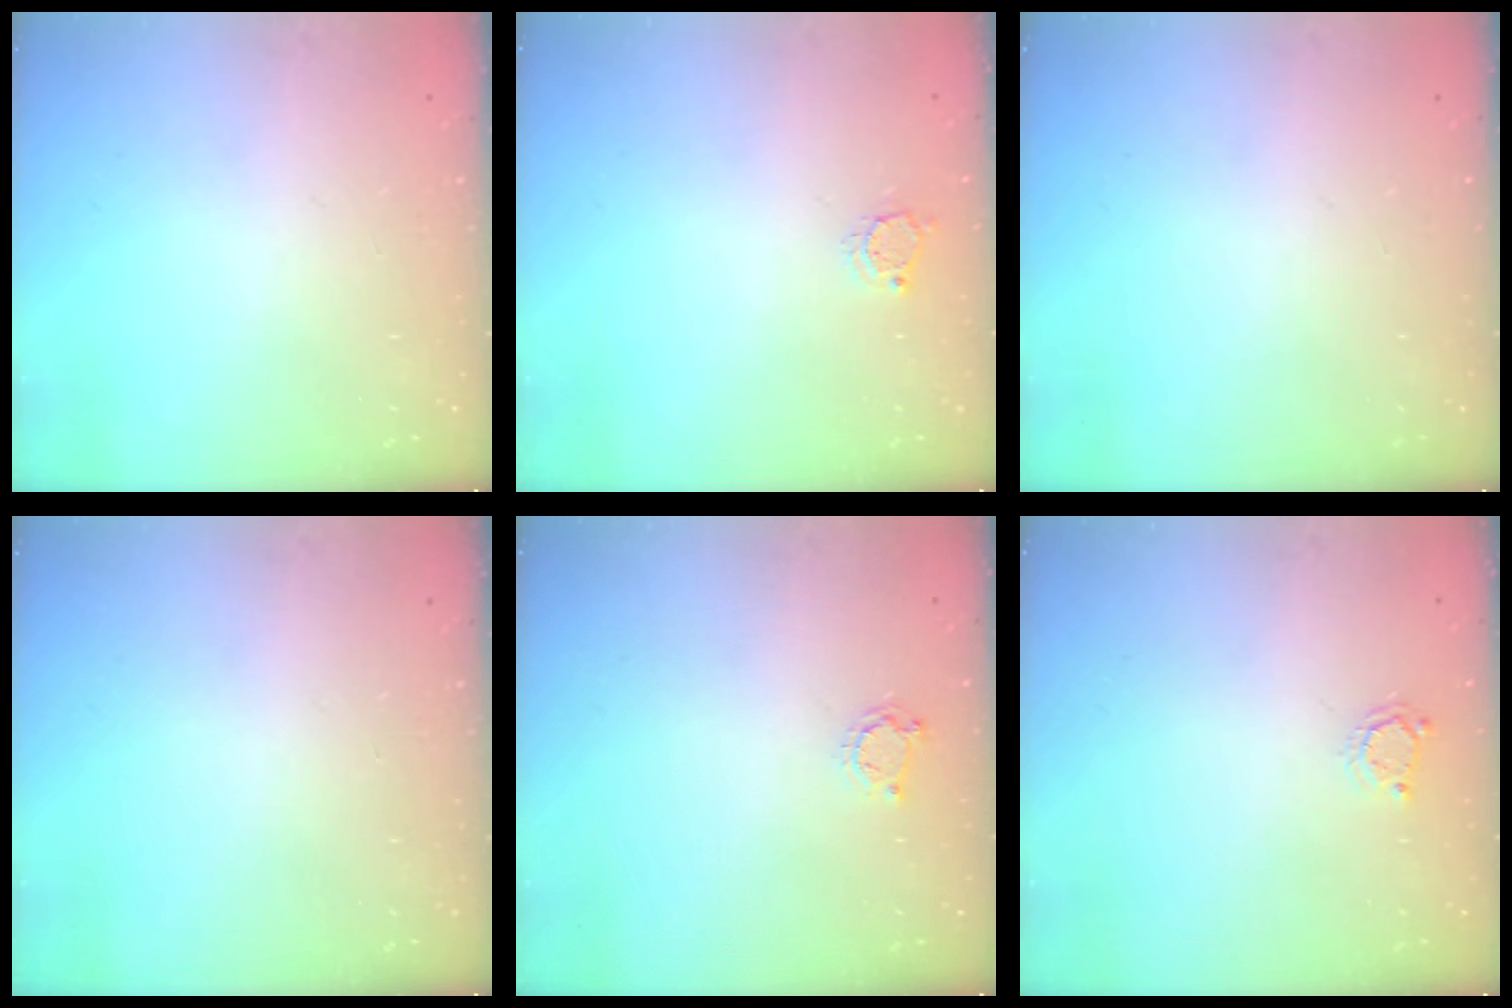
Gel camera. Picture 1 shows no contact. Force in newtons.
{"total": 4.2, "press": 4.2, "slide": 0.0}
{"total": 0.0}
{"total": 0.0}
{"total": 3.7, "press": 3.7, "slide": 0.5}
{"total": 3.1, "press": 3.0, "slide": 0.5}